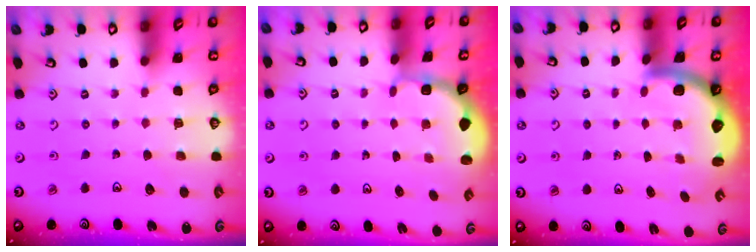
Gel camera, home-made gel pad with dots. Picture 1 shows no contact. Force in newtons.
{"total": 1.9, "press": 1.8, "slide": 0.7}
{"total": 2.8, "press": 2.8, "slide": 0.5}